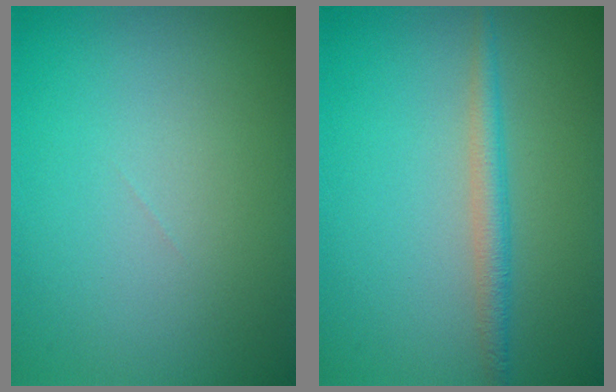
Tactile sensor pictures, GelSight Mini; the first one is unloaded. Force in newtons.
{"total": 2.1, "press": 2.1, "slide": 0.1}